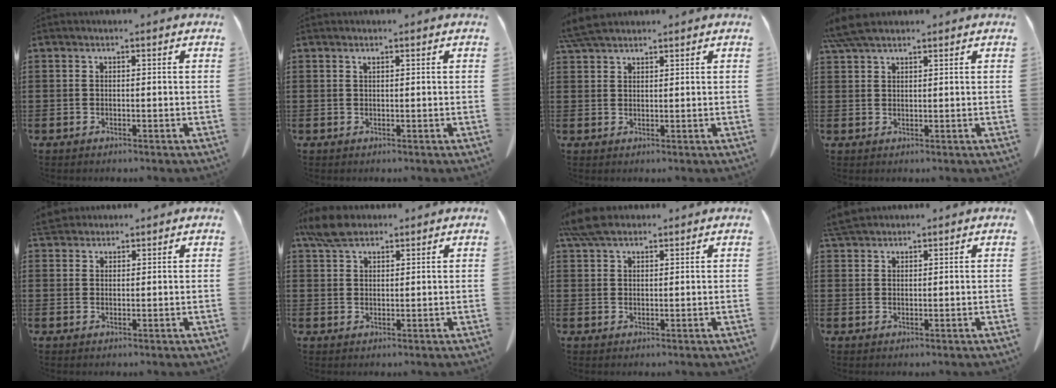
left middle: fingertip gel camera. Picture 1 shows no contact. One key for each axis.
{"total": 0.7, "fx": 0.5, "fy": 0.1, "fz": 0.5, "tx": -0.012, "ty": -0.001, "tz": 0.011}
{"total": 4.4, "fx": 3.8, "fy": 0.9, "fz": 1.9, "tx": -0.048, "ty": -0.004, "tz": 0.075}
{"total": 4.6, "fx": 3.7, "fy": 1.0, "fz": 2.5, "tx": -0.059, "ty": -0.001, "tz": 0.072}
{"total": 3.1, "fx": 2.9, "fy": 0.8, "fz": 0.6, "tx": -0.021, "ty": -0.003, "tz": 0.058}
{"total": 4.9, "fx": 3.8, "fy": 2.2, "fz": 2.2, "tx": -0.047, "ty": 0.000, "tz": 0.072}
{"total": 5.2, "fx": 4.2, "fy": 1.6, "fz": 2.6, "tx": -0.062, "ty": 0.000, "tz": 0.081}
{"total": 3.4, "fx": 3.1, "fy": 0.7, "fz": 1.1, "tx": -0.031, "ty": -0.002, "tz": 0.062}